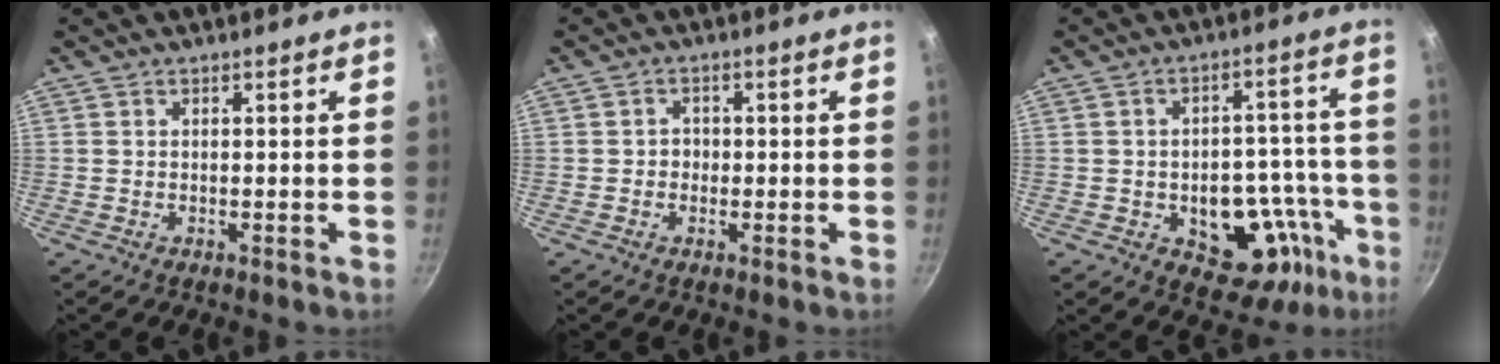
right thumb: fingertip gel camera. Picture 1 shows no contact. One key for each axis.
{"total": 1.9, "fx": -0.4, "fy": 1.8, "fz": 0.7, "tx": 0.002, "ty": 0.004, "tz": -0.008}
{"total": 17.4, "fx": -6.4, "fy": 11.4, "fz": 11.4, "tx": -0.084, "ty": 0.038, "tz": -0.070}